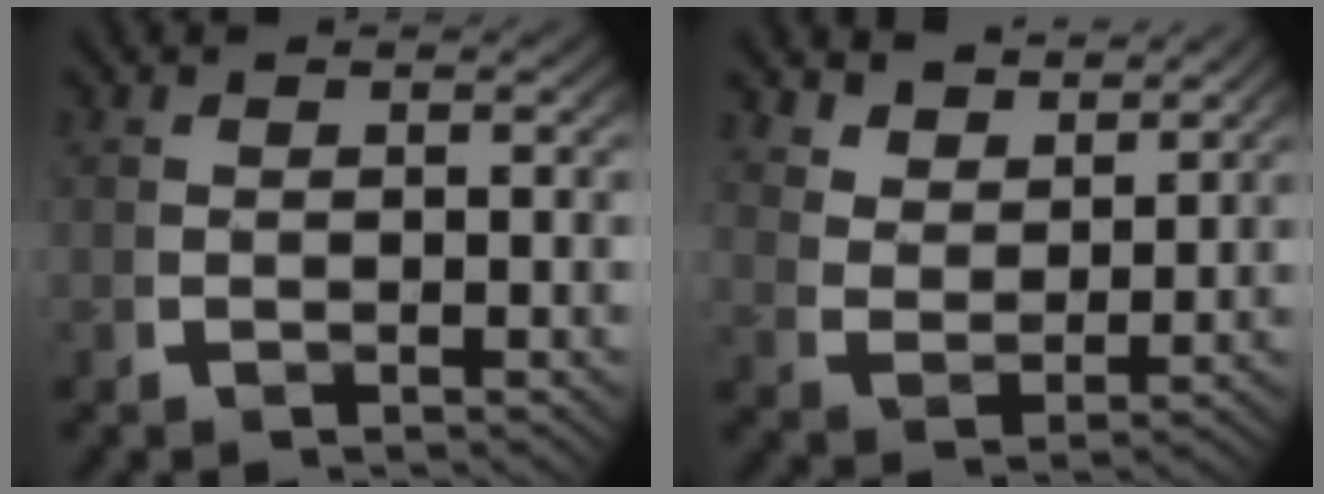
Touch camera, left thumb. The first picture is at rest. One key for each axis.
{"total": 3.9, "fx": 3.1, "fy": 1.7, "fz": 1.8, "tx": -0.033, "ty": -0.007, "tz": 0.064}